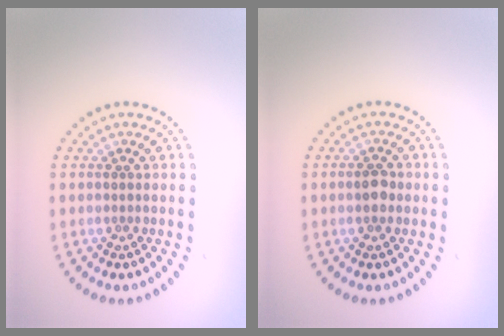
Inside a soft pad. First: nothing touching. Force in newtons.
{"total": 1.6, "press": 1.6, "slide": 0.1}